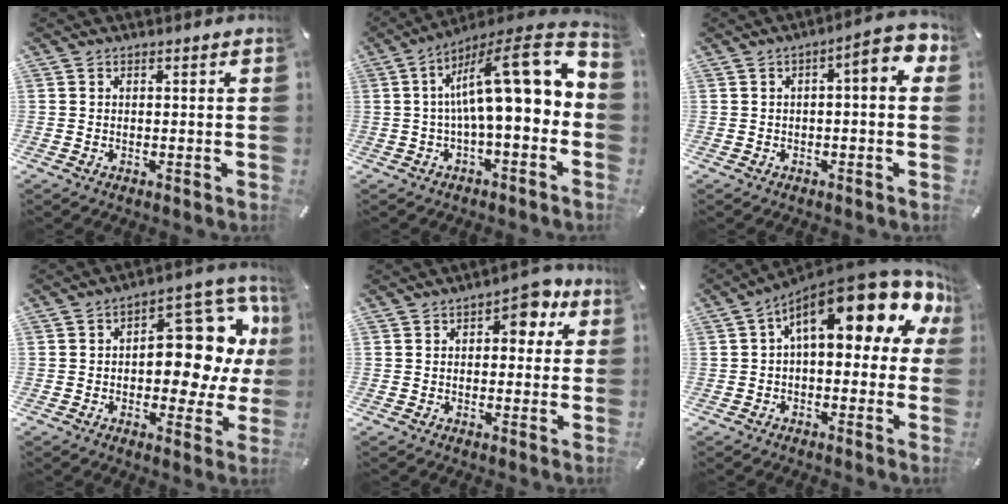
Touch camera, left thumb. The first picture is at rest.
{"total": 19.2, "force": [3.7, 5.7, 17.9], "torque": [-0.281, -0.028, 0.058]}
{"total": 6.7, "force": [1.0, 1.9, 6.3], "torque": [-0.090, -0.012, 0.012]}
{"total": 17.5, "force": [3.8, 10.3, 13.6], "torque": [-0.156, -0.041, 0.062]}
{"total": 6.7, "force": [2.8, 4.0, 4.5], "torque": [-0.042, -0.010, 0.037]}
{"total": 17.6, "force": [8.0, 6.5, 14.3], "torque": [-0.221, -0.057, 0.132]}